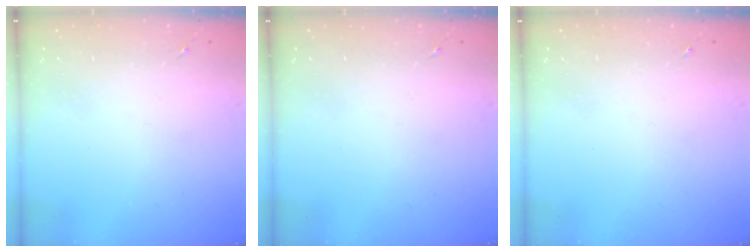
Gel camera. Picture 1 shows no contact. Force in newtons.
{"total": 0.0}
{"total": 0.0}